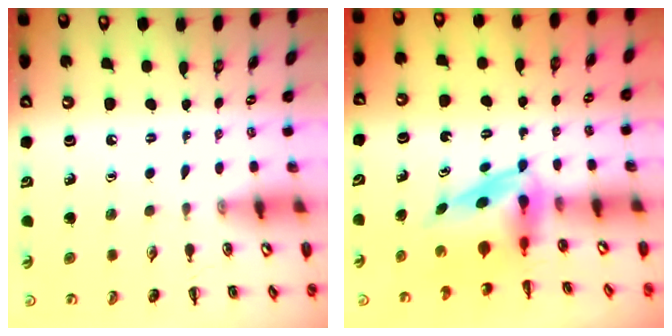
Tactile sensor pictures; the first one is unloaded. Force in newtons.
{"total": 4.0, "press": 3.9, "slide": 0.7}